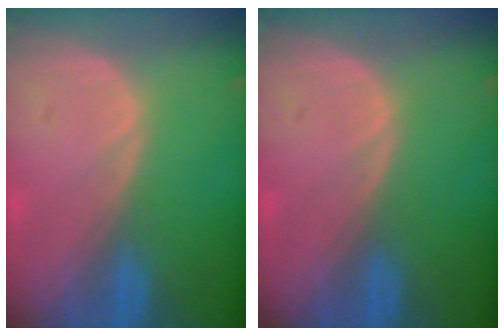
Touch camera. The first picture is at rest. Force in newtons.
{"total": 0.0}